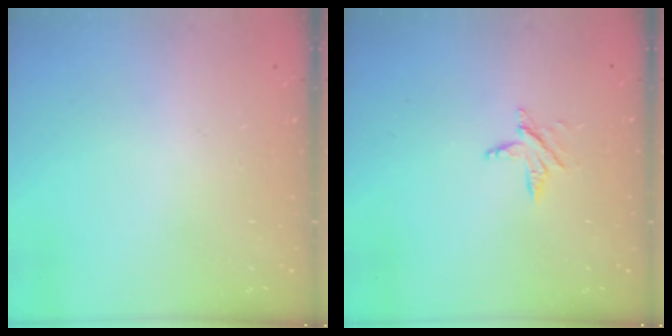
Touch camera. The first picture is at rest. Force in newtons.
{"total": 3.5, "press": 3.5, "slide": 0.4}